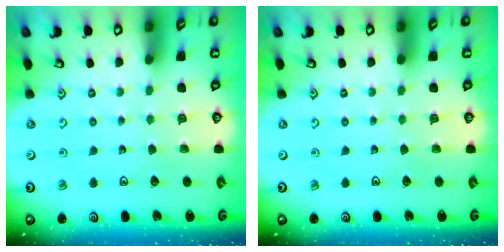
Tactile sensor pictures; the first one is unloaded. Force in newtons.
{"total": 0.0}